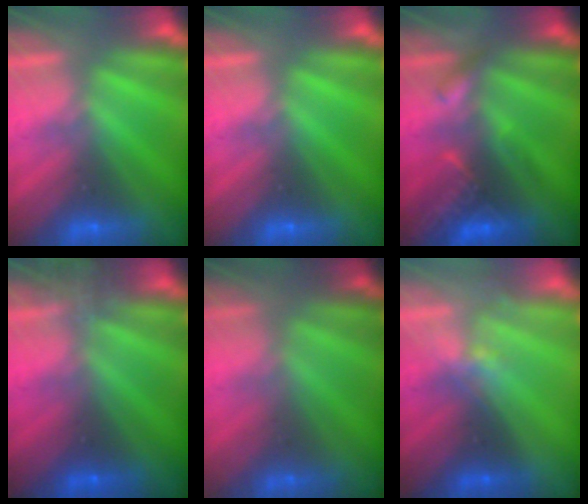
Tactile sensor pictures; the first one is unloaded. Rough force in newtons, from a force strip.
{"total": 0.0}
{"total": 2.7}
{"total": 1.7}
{"total": 1.8}
{"total": 1.7}